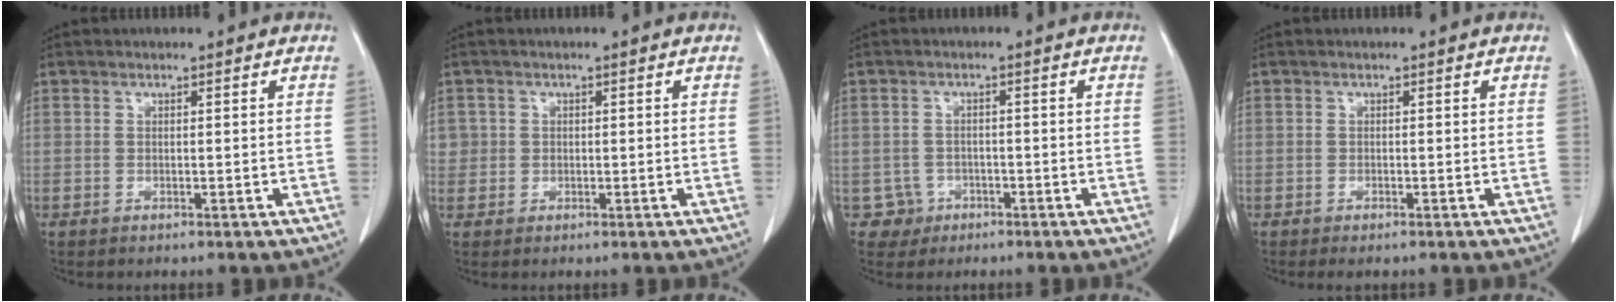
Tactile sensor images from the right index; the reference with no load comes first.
{"total": 2.0, "force": [0.3, 2.0, 0.0], "torque": [0.016, 0.007, 0.005]}
{"total": 3.3, "force": [-1.3, 3.0, -0.5], "torque": [0.019, 0.016, -0.020]}
{"total": 1.0, "force": [-0.8, 0.2, 0.6], "torque": [-0.009, -0.002, -0.008]}